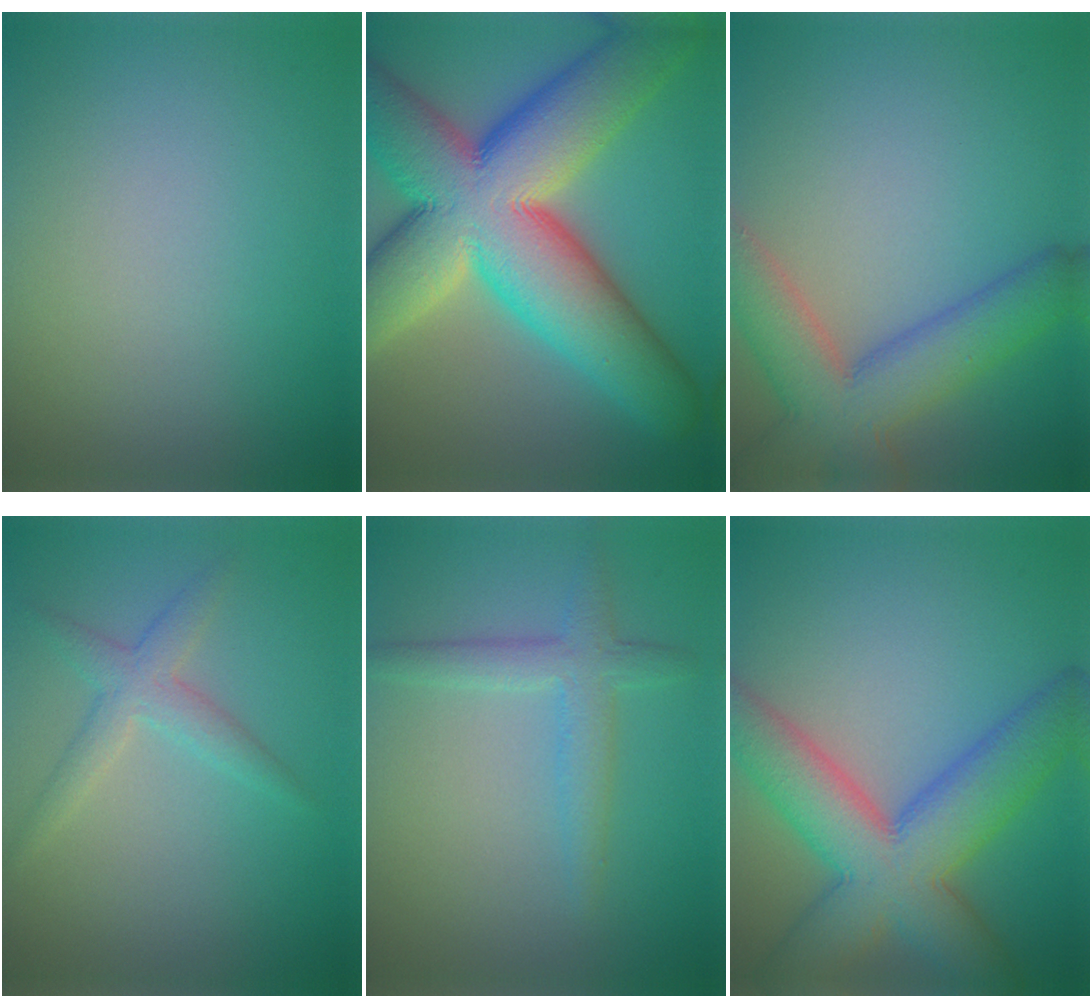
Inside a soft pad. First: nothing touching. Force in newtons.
{"total": 18.1, "press": 18.1, "slide": 0.9}
{"total": 7.5, "press": 7.5, "slide": 0.4}
{"total": 2.5, "press": 2.5, "slide": 0.1}
{"total": 2.8, "press": 2.8, "slide": 0.1}
{"total": 10.2, "press": 10.2, "slide": 0.3}